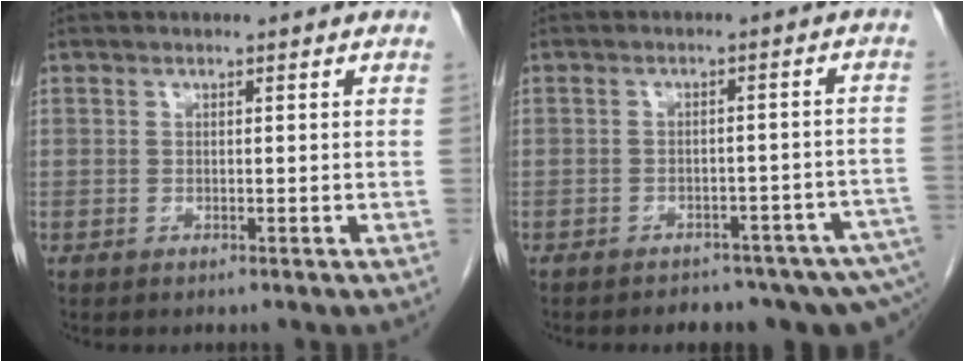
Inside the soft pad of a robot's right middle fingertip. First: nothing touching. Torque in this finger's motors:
{"motor_torque": [1.08, -1.06, 0.17, 0.05]}